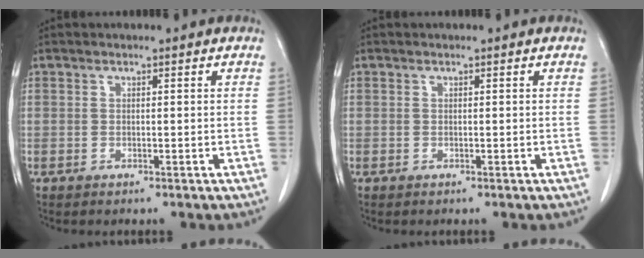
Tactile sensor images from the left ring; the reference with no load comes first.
{"total": 0.0}